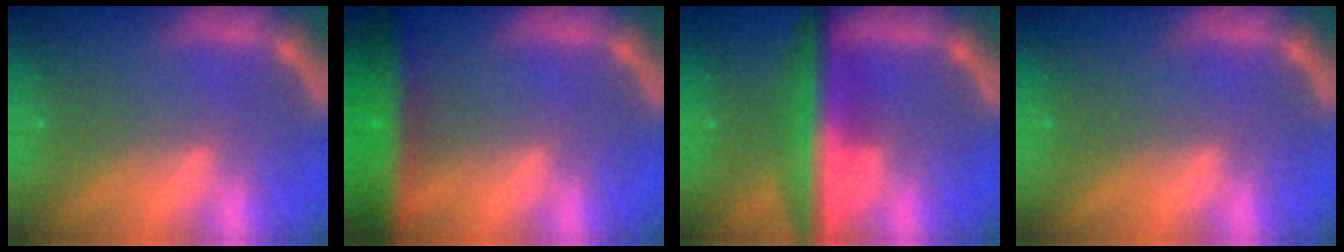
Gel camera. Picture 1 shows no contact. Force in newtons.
{"total": 8.0}
{"total": 8.0}
{"total": 0.0}